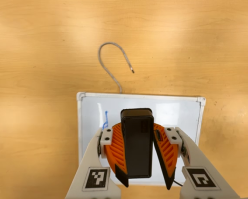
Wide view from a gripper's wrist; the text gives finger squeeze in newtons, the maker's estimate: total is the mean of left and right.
{"total": 9.5, "left": 9.4, "right": 9.5}